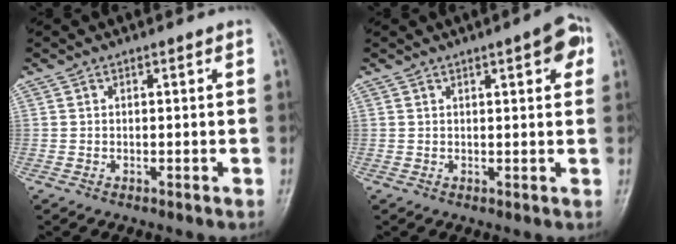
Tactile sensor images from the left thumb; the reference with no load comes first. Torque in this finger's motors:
{"motor_torque": [0.07, 0.12, 0.14, 0.08, 0.06]}